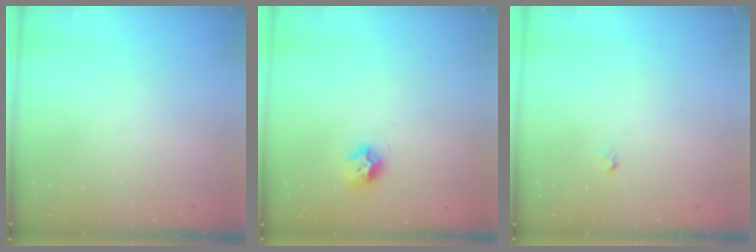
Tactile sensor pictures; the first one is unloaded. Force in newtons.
{"total": 7.6, "press": 7.6, "slide": 0.4}
{"total": 2.5, "press": 2.5, "slide": 0.2}